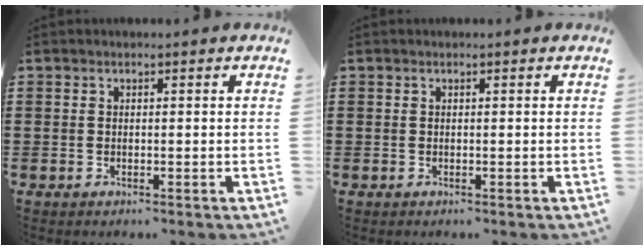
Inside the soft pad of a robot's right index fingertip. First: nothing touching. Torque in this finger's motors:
{"motor_torque": [-0.87, 1.27, 0.00, -0.01]}